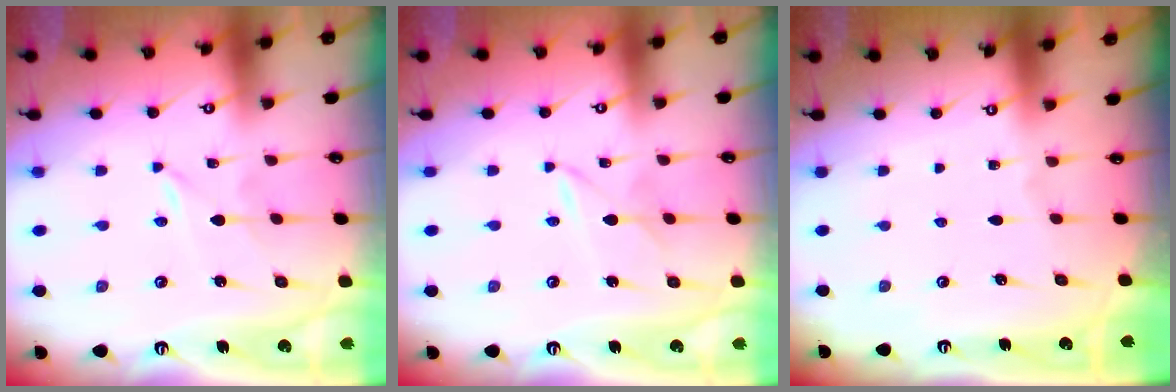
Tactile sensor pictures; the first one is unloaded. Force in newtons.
{"total": 2.8, "press": 2.8, "slide": 0.4}
{"total": 0.0}